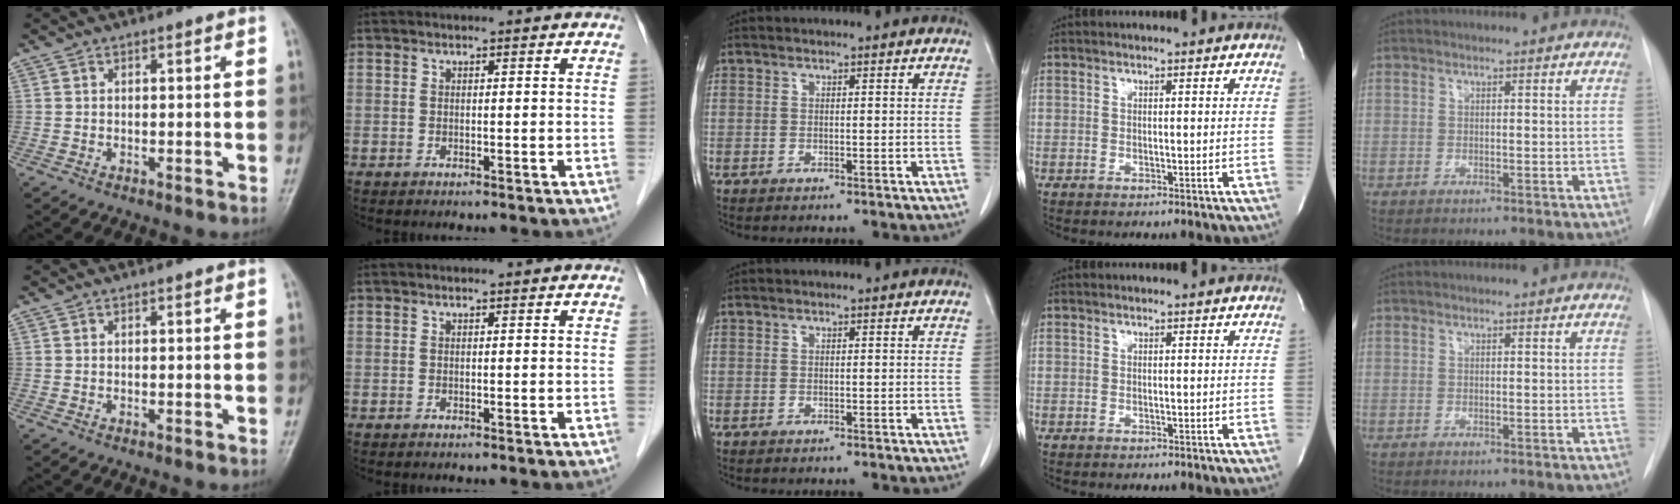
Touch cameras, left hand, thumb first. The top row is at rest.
{}